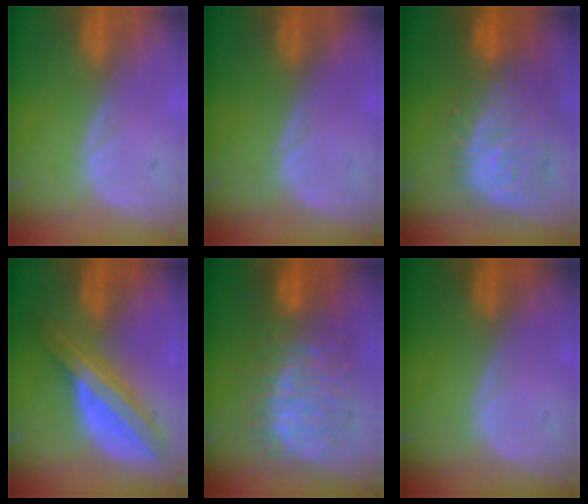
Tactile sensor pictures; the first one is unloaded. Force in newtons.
{"total": 0.0}
{"total": 12.0, "press": 10.8, "slide": 5.3}
{"total": 8.5, "press": 8.5, "slide": 0.5}
{"total": 11.1, "press": 11.0, "slide": 1.2}
{"total": 0.0}